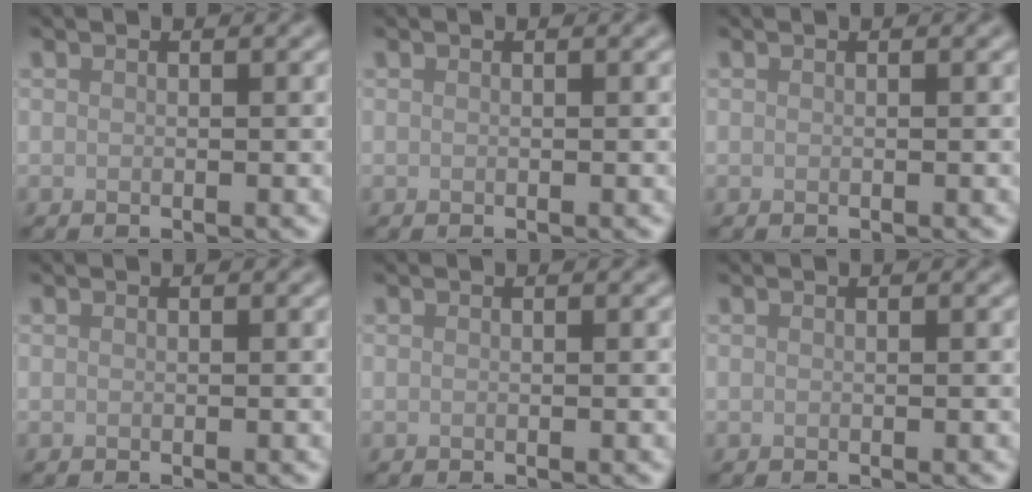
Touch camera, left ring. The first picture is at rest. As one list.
[{"total": 0.0}, {"total": 0.0}, {"total": 0.0}, {"total": 0.0}, {"total": 0.0}]